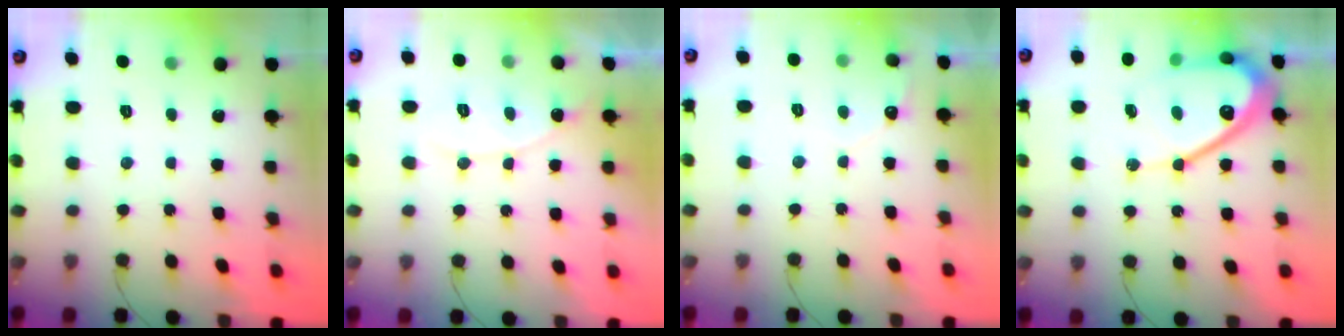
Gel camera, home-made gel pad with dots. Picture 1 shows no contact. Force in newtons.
{"total": 8.0, "press": 8.0, "slide": 0.7}
{"total": 4.0, "press": 4.0, "slide": 0.3}
{"total": 16.0, "press": 16.0, "slide": 1.4}